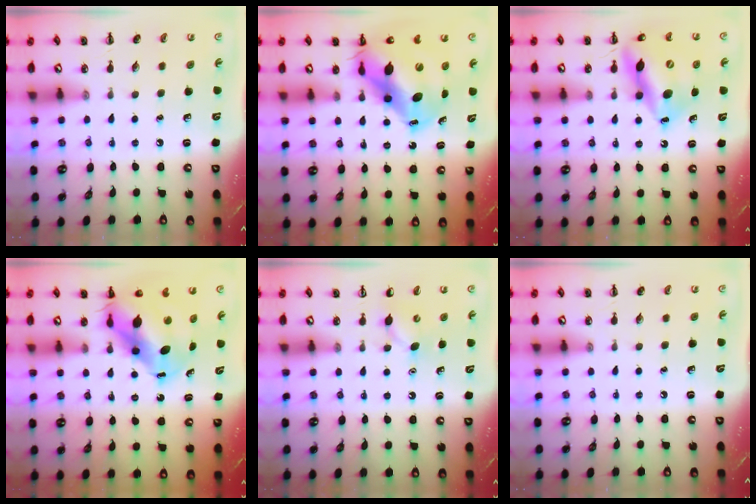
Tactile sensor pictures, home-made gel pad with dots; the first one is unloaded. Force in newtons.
{"total": 14.5, "press": 13.9, "slide": 4.0}
{"total": 15.7, "press": 15.0, "slide": 4.5}
{"total": 8.8, "press": 8.6, "slide": 1.9}
{"total": 4.0, "press": 3.8, "slide": 1.1}
{"total": 0.0}